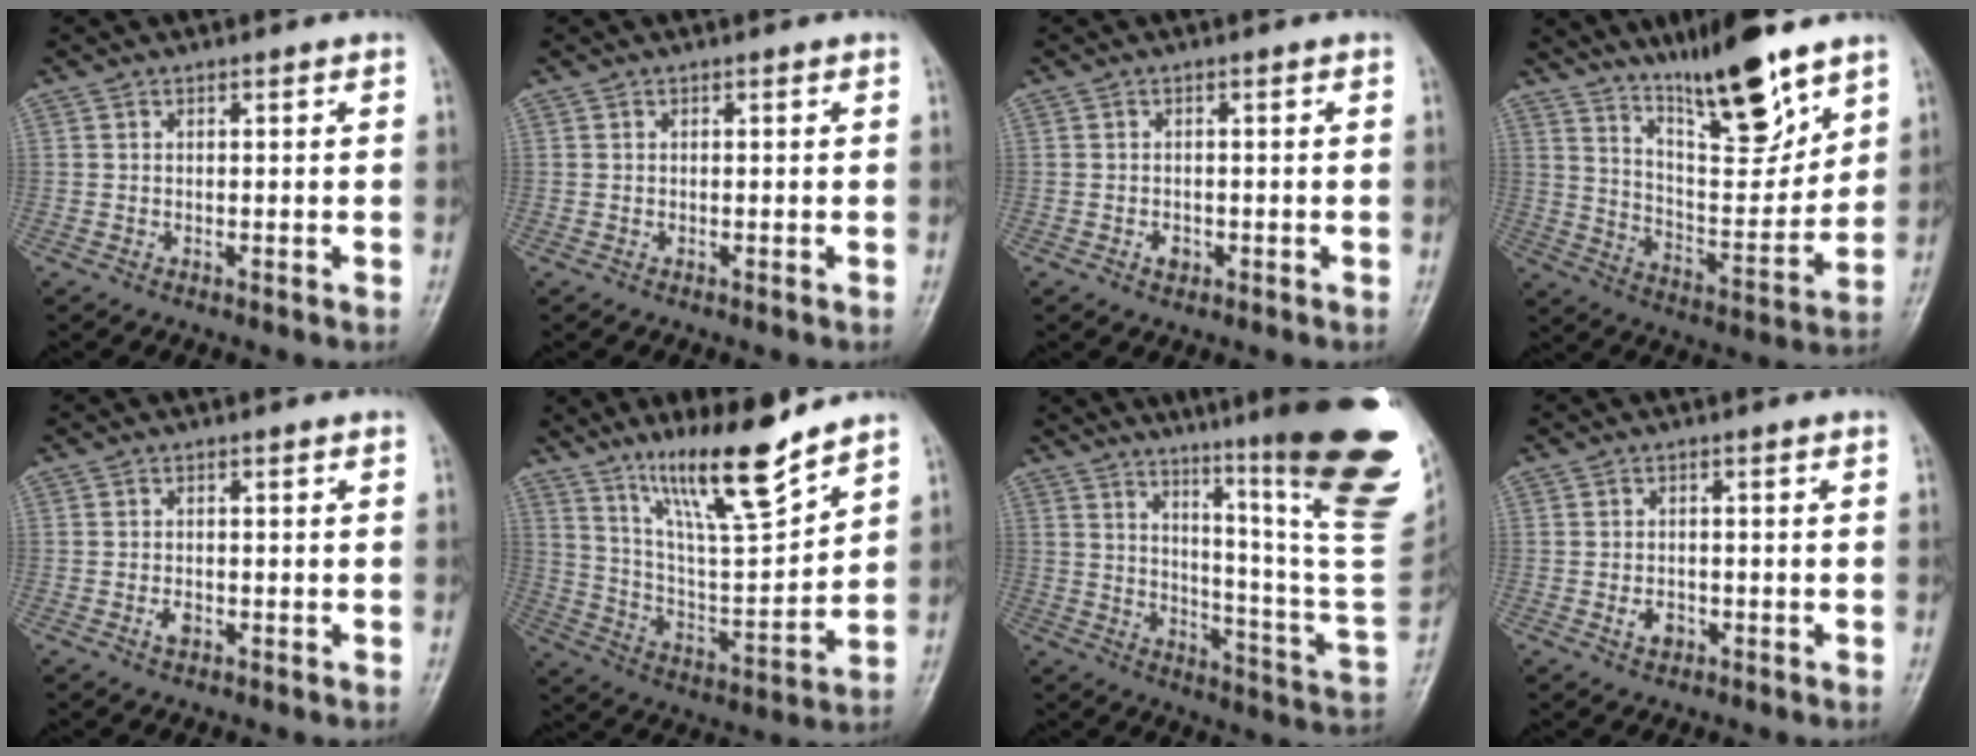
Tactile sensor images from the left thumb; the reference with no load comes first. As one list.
[{"total": 0.0}, {"total": 1.6, "force": [-0.6, 1.2, 0.8], "torque": [-0.010, 0.003, -0.007]}, {"total": 16.8, "force": [12.0, 4.0, 11.1], "torque": [-0.150, -0.082, 0.212]}, {"total": 1.6, "force": [-0.5, 1.0, 1.1], "torque": [-0.020, 0.000, -0.010]}, {"total": 16.0, "force": [12.0, 2.1, 10.4], "torque": [-0.163, -0.077, 0.222]}, {"total": 30.7, "force": [17.6, 3.2, 25.0], "torque": [-0.265, -0.095, 0.248]}, {"total": 2.4, "force": [-0.8, 1.8, 1.4], "torque": [-0.021, 0.004, -0.012]}]